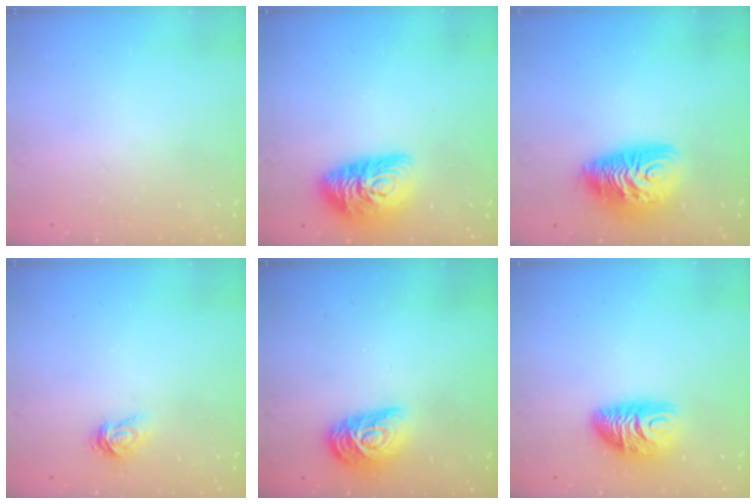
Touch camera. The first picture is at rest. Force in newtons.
{"total": 13.2, "press": 13.2, "slide": 1.0}
{"total": 12.5, "press": 12.5, "slide": 0.9}
{"total": 3.1, "press": 3.1, "slide": 0.2}
{"total": 12.6, "press": 12.6, "slide": 0.5}
{"total": 9.6, "press": 9.6, "slide": 0.3}